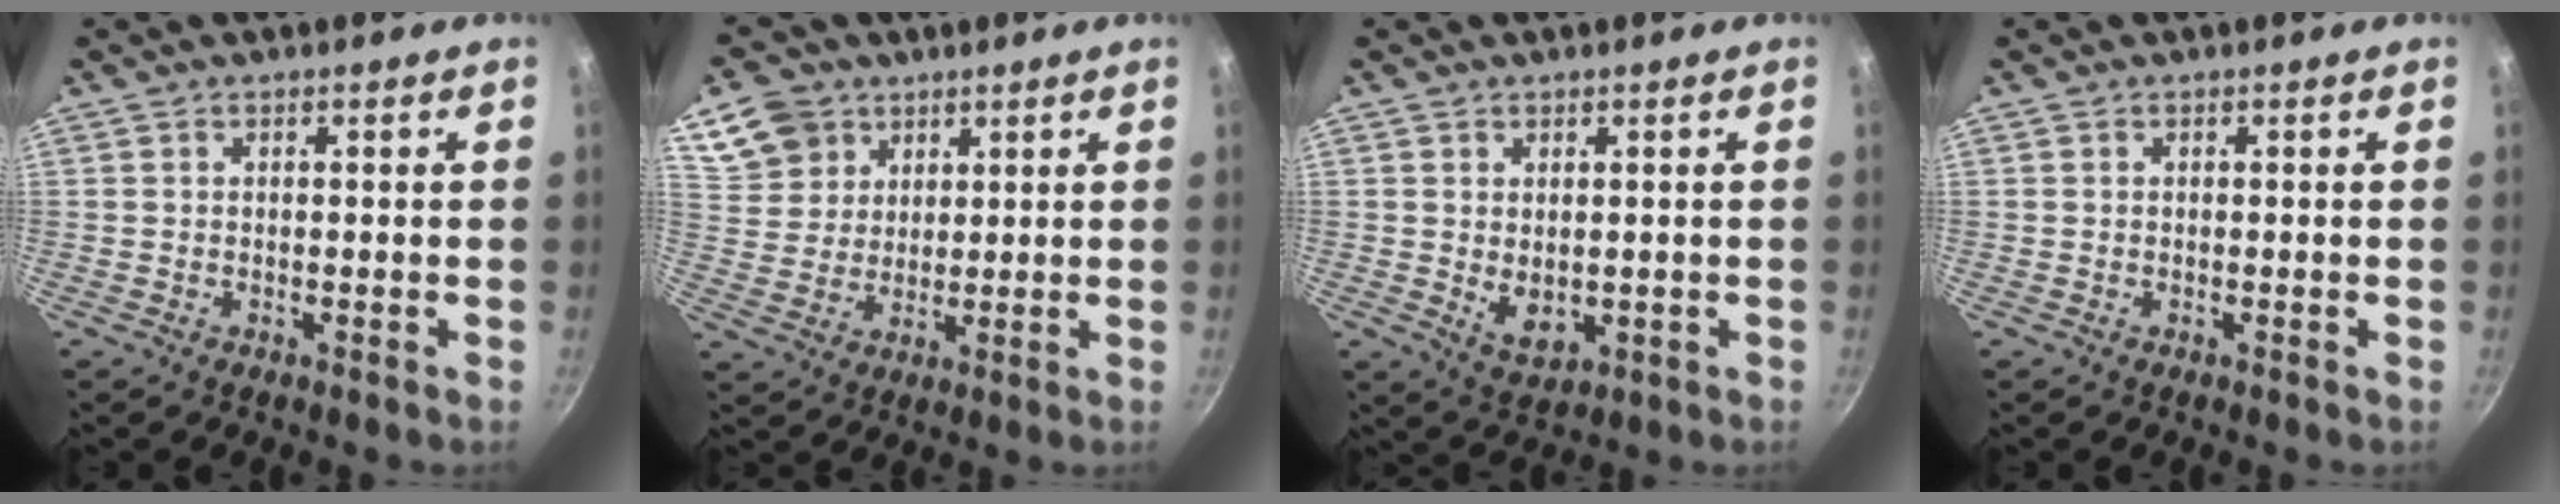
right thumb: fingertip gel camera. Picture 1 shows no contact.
{"total": 9.0, "force": [5.0, 7.1, 2.4], "torque": [-0.023, -0.004, 0.099]}
{"total": 4.7, "force": [0.2, 3.1, 3.5], "torque": [-0.051, -0.016, 0.013]}
{"total": 0.0}